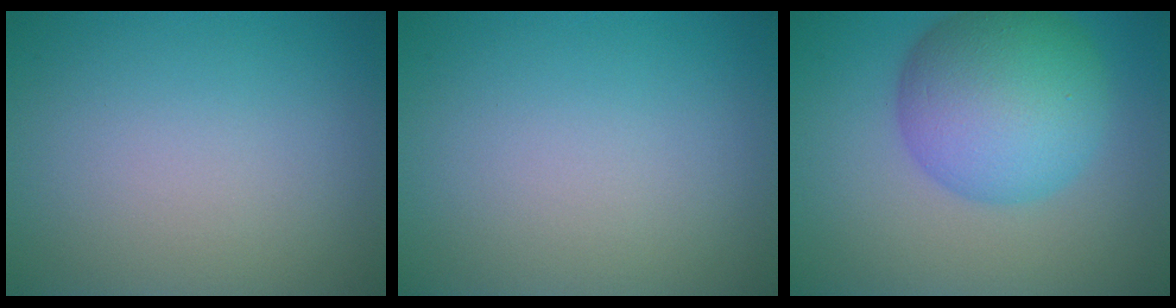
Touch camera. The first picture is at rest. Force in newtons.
{"total": 0.0}
{"total": 9.2, "press": 9.2, "slide": 0.2}